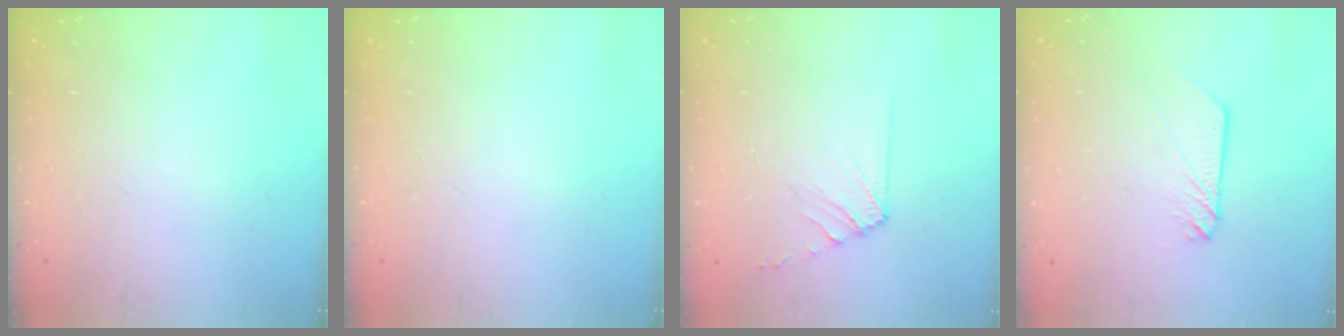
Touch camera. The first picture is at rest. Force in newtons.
{"total": 0.0}
{"total": 6.8, "press": 6.7, "slide": 0.8}
{"total": 3.0, "press": 3.0, "slide": 0.2}